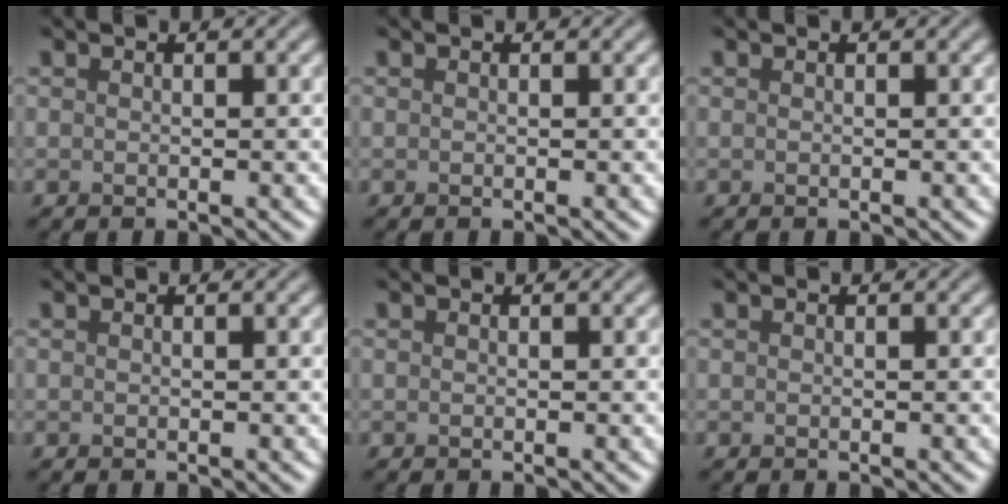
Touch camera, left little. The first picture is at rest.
{"total": 0.0}
{"total": 0.0}
{"total": 0.0}
{"total": 0.0}
{"total": 0.0}